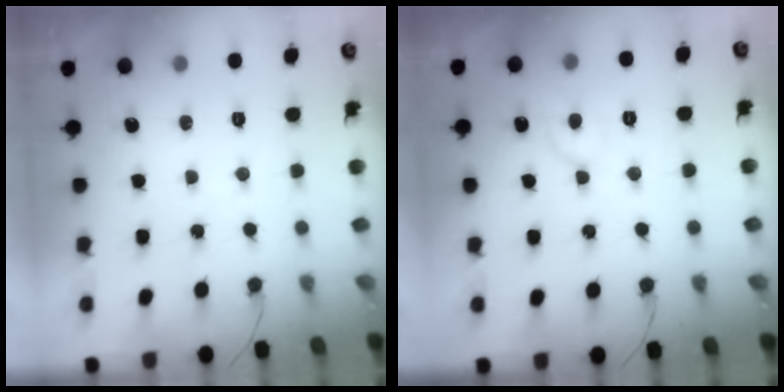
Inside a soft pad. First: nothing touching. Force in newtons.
{"total": 5.5, "press": 5.4, "slide": 0.8}